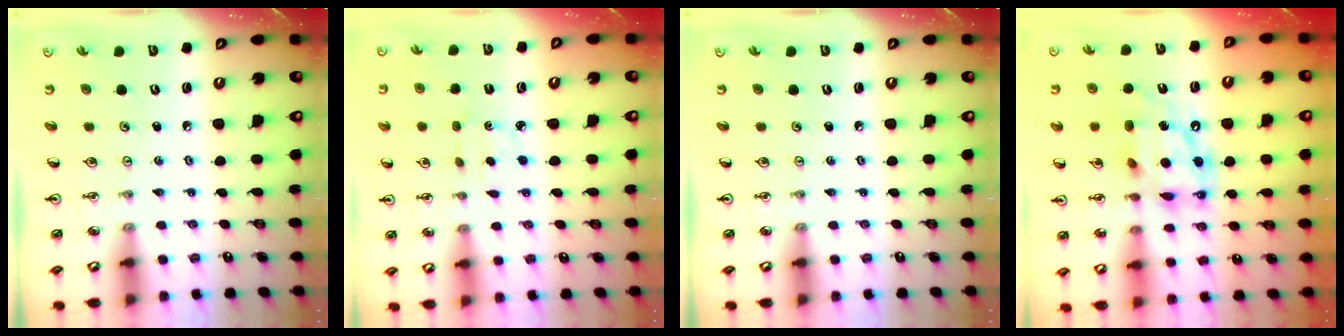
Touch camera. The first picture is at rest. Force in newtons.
{"total": 2.9, "press": 2.9, "slide": 0.4}
{"total": 0.0}
{"total": 13.8, "press": 13.7, "slide": 1.5}